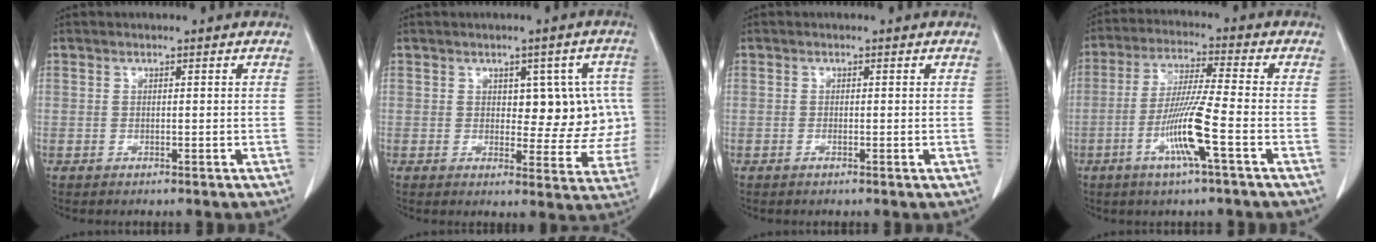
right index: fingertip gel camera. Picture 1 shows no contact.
{"total": 8.0, "force": [1.1, 4.4, 6.5], "torque": [-0.055, 0.018, 0.019]}
{"total": 0.9, "force": [-0.3, 0.1, 0.8], "torque": [-0.014, -0.002, -0.004]}
{"total": 9.9, "force": [-3.6, -0.6, 9.2], "torque": [-0.181, -0.011, -0.073]}